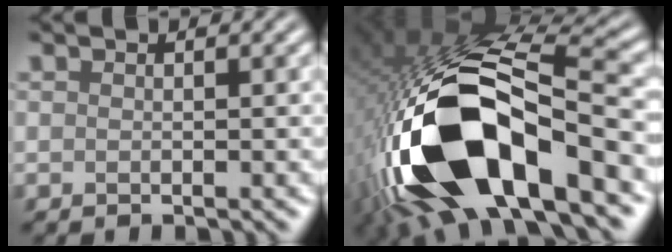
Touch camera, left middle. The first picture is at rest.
{"total": 17.2, "force": [-6.1, 7.4, 14.3], "torque": [-0.280, -0.010, -0.094]}